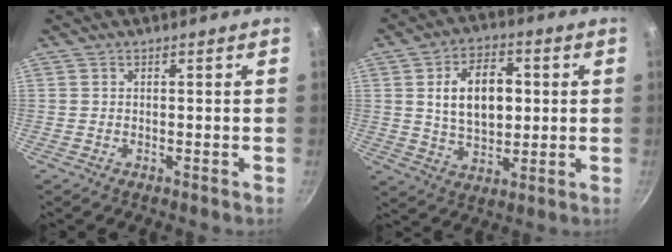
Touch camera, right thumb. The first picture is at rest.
{"total": 12.7, "force": [1.9, 8.0, 9.7], "torque": [-0.133, -0.001, 0.033]}